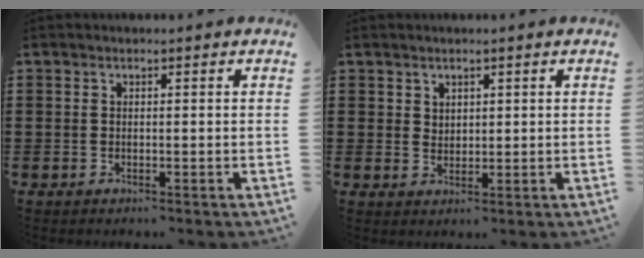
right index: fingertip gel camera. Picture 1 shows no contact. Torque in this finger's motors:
{"motor_torque": [-0.31, 0.33, 0.03, -0.01]}